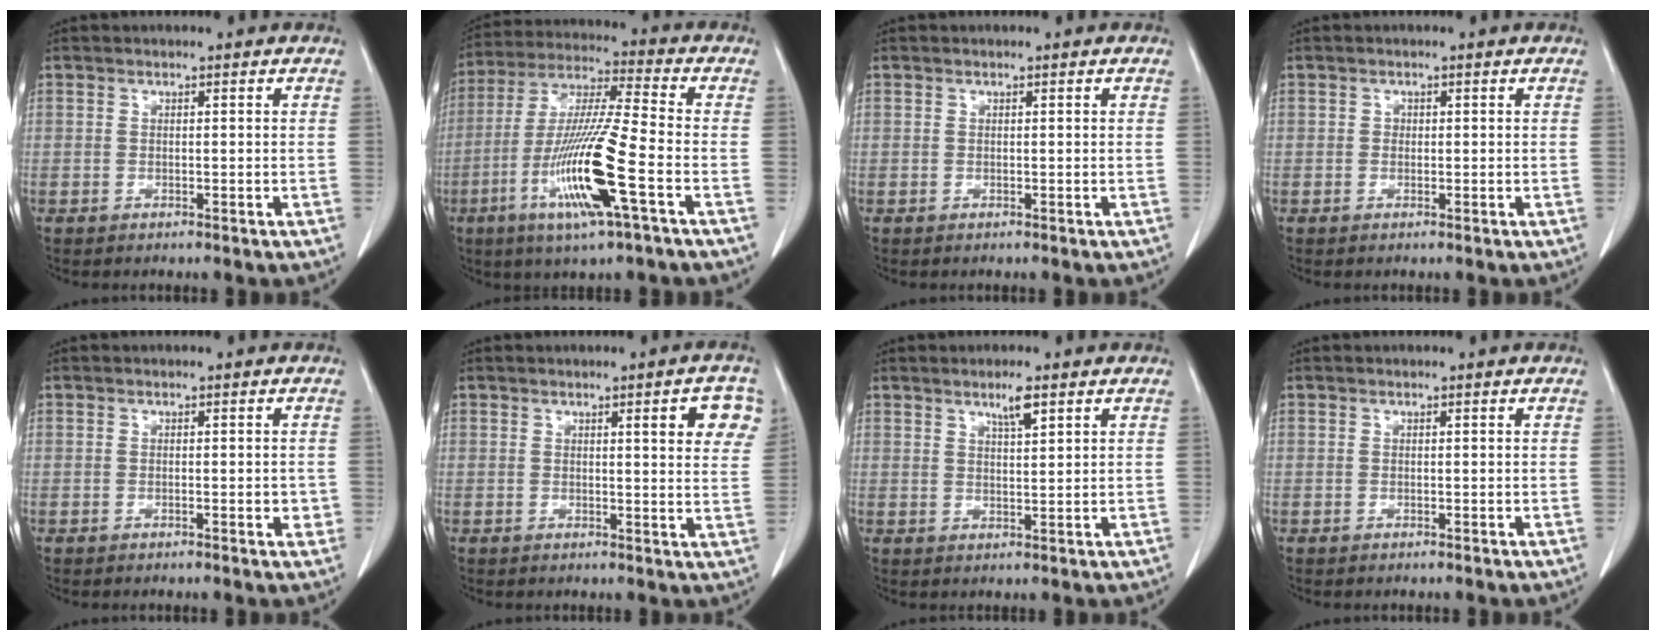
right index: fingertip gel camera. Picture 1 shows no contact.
{"total": 16.0, "force": [-5.6, 0.2, 15.0], "torque": [-0.306, -0.020, -0.109]}
{"total": 0.0}
{"total": 0.6, "force": [0.0, 0.5, 0.2], "torque": [0.001, 0.003, 0.001]}
{"total": 1.7, "force": [-0.3, 0.6, 1.6], "torque": [-0.019, 0.000, -0.003]}
{"total": 6.4, "force": [2.7, 1.0, 5.7], "torque": [-0.060, -0.003, 0.026]}
{"total": 3.1, "force": [2.0, 0.2, 2.4], "torque": [-0.045, -0.002, 0.036]}
{"total": 0.0}